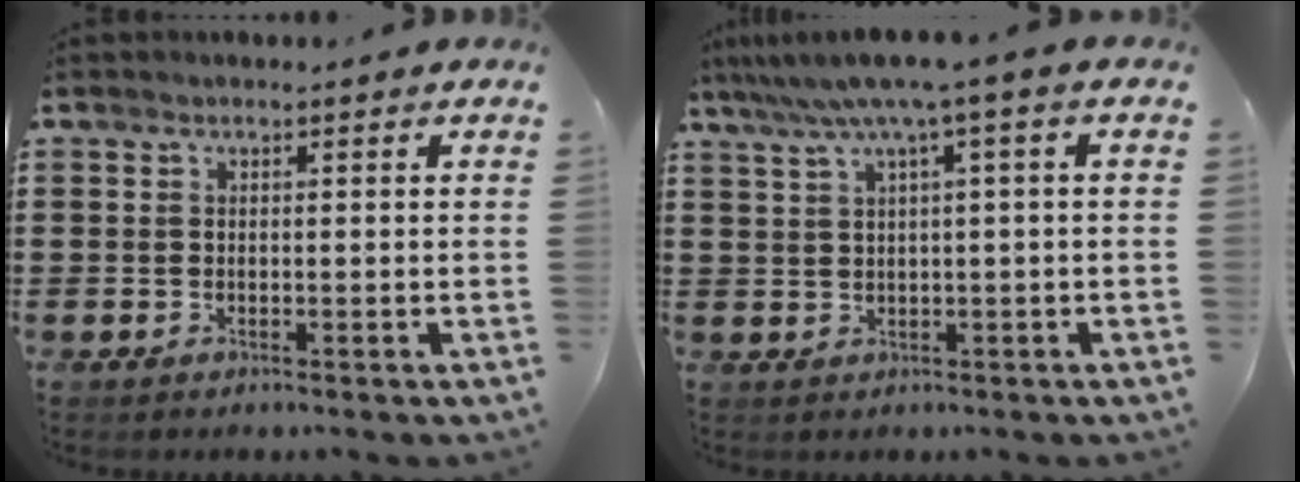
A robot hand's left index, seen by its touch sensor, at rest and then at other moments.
{"total": 5.2, "force": [2.0, -0.6, 4.7], "torque": [-0.094, -0.014, 0.031]}